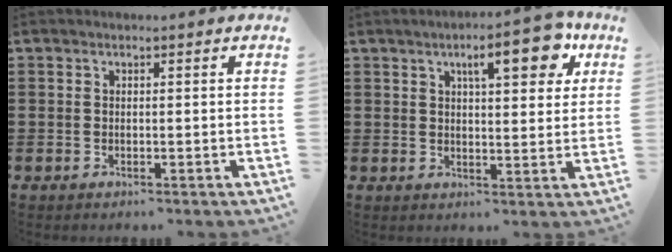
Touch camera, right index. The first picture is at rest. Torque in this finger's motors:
{"motor_torque": [1.07, 0.48, 0.57, 0.07]}